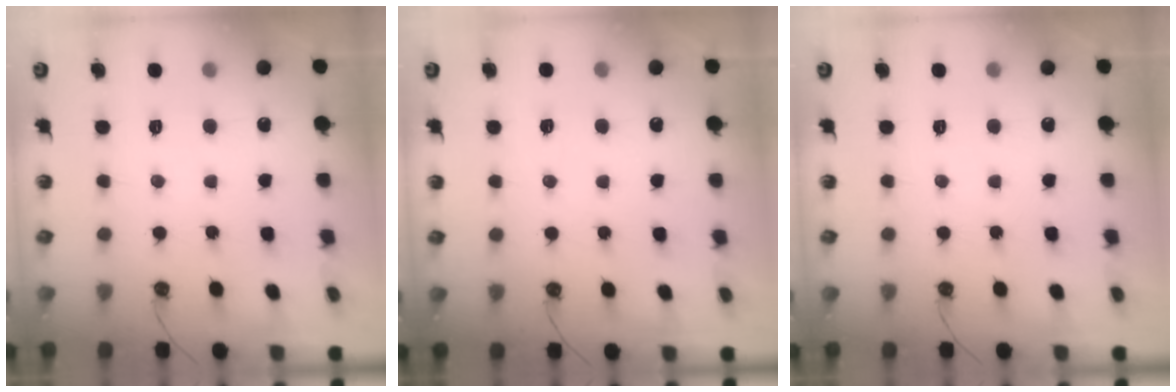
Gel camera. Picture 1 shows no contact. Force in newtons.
{"total": 5.0, "press": 4.8, "slide": 1.4}
{"total": 0.0}